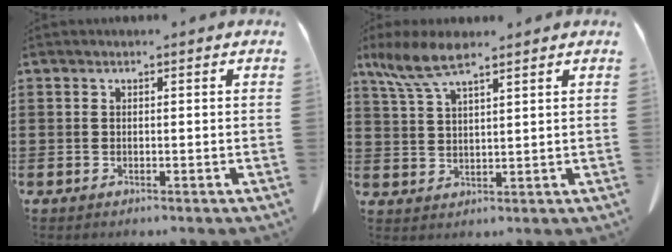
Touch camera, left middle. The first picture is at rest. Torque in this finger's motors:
{"motor_torque": [0.14, -0.03, 0.45, 0.13]}